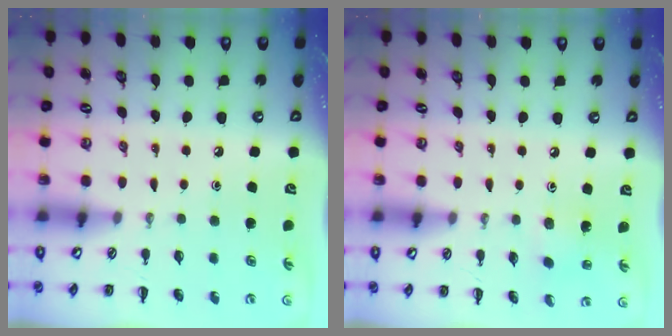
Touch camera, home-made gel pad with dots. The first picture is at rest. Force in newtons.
{"total": 2.0, "press": 1.9, "slide": 0.5}